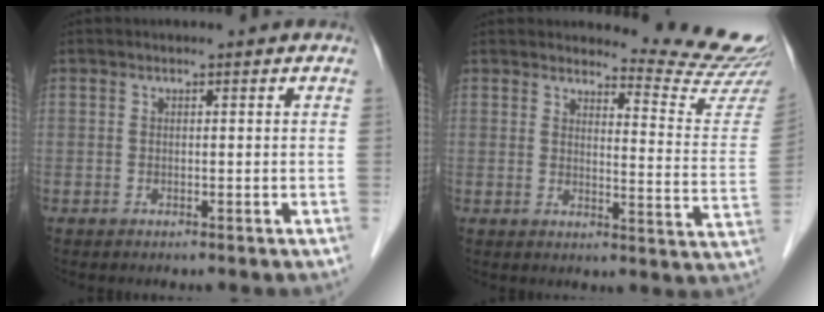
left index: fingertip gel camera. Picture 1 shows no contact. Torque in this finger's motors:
{"motor_torque": [0.94, -1.20, 0.25, 0.00]}